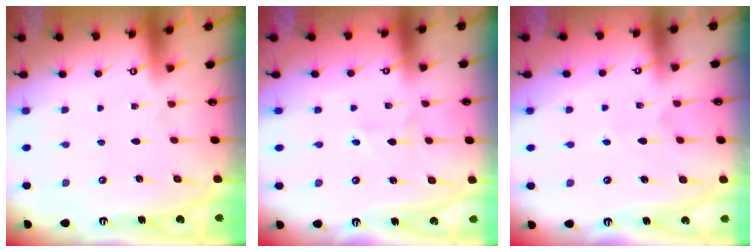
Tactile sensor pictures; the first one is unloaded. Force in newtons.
{"total": 1.5, "press": 1.4, "slide": 0.5}
{"total": 4.2, "press": 4.2, "slide": 0.5}